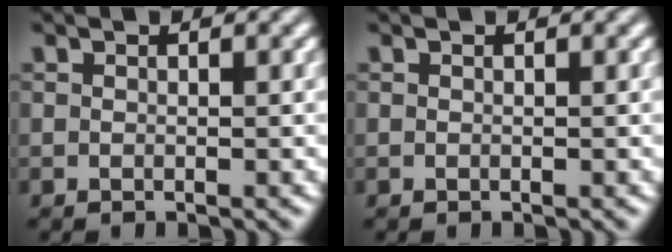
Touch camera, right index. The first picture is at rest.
{"total": 0.0}